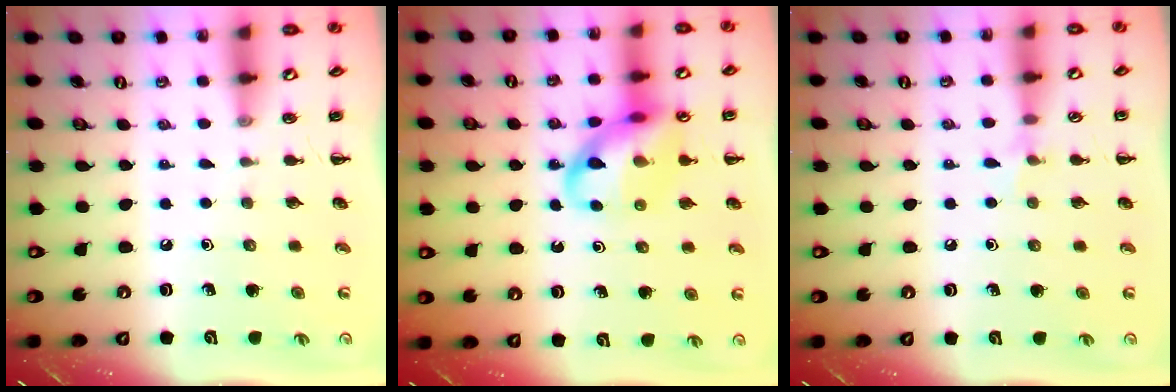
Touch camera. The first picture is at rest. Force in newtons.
{"total": 13.5, "press": 13.4, "slide": 1.8}
{"total": 4.8, "press": 4.5, "slide": 1.7}